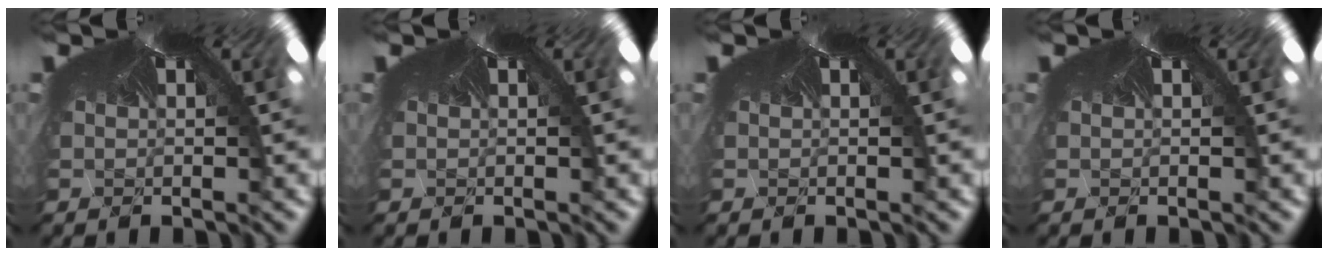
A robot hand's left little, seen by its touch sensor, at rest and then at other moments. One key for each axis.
{"total": 0.0}
{"total": 0.0}
{"total": 0.0}